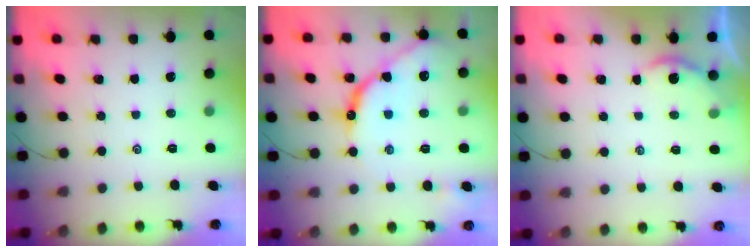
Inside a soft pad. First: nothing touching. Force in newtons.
{"total": 12.3, "press": 12.2, "slide": 1.0}
{"total": 2.3, "press": 2.3, "slide": 0.3}